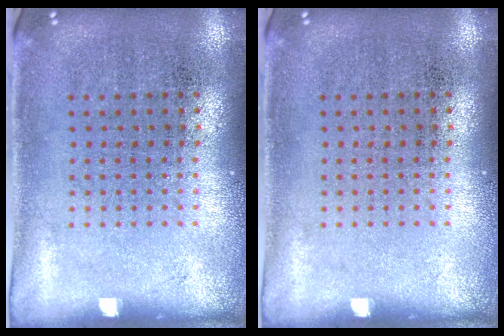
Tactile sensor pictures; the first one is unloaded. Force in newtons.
{"total": 0.0}